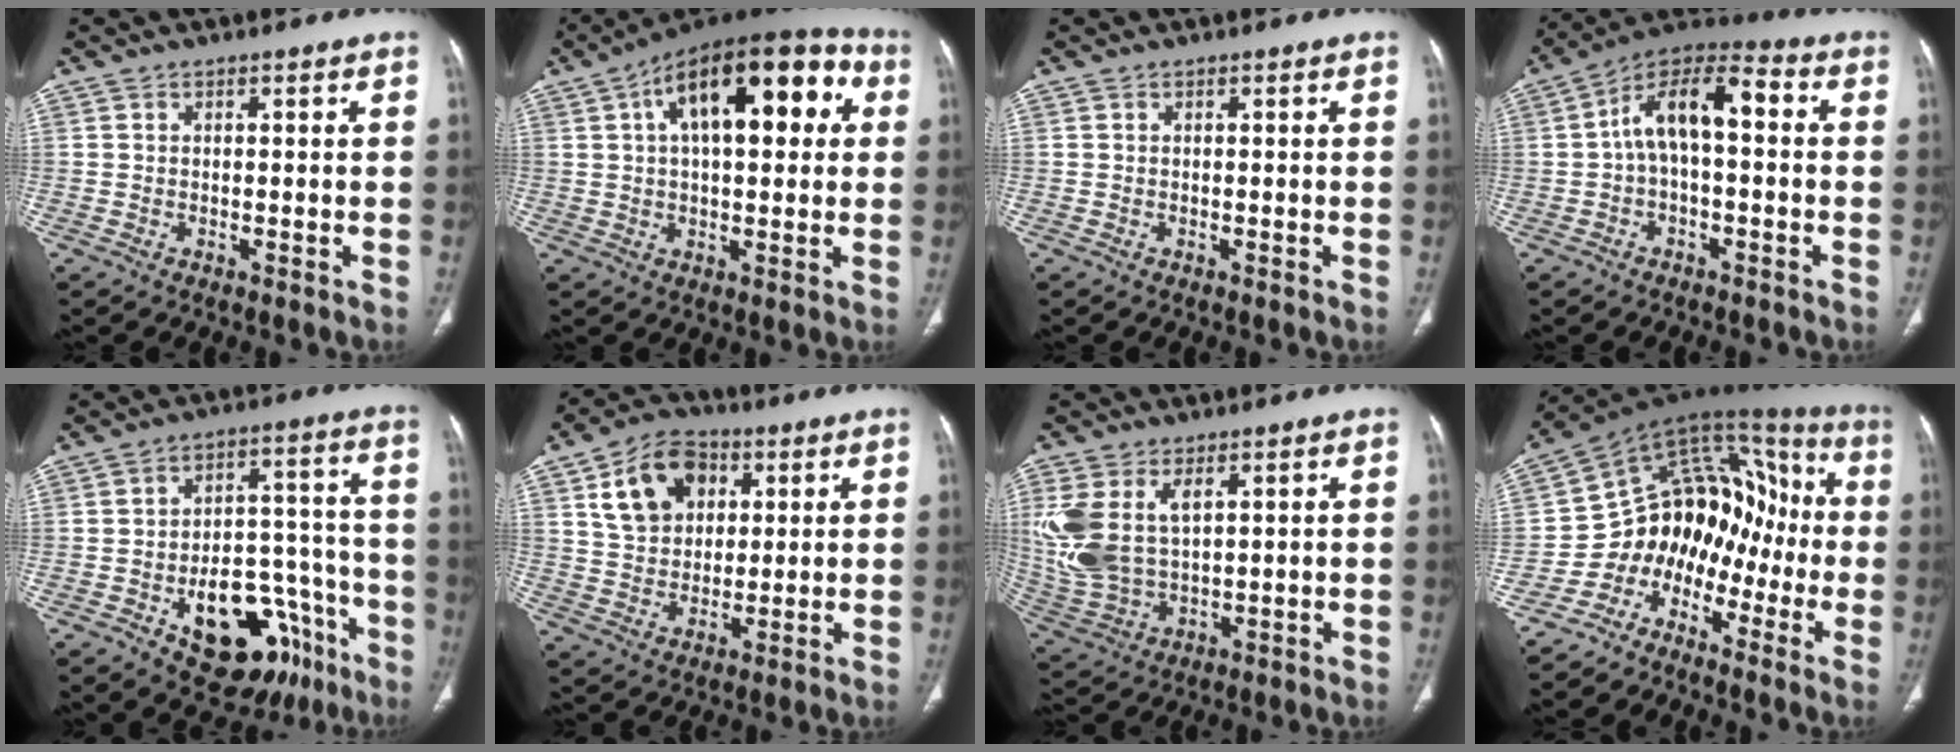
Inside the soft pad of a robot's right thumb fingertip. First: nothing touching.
{"total": 21.7, "force": [6.3, 10.0, 18.1], "torque": [-0.252, 0.035, 0.089]}
{"total": 0.0}
{"total": 11.6, "force": [0.5, 5.7, 10.1], "torque": [-0.163, 0.046, -0.004]}
{"total": 19.2, "force": [-9.8, 11.2, 12.2], "torque": [-0.116, 0.076, -0.128]}
{"total": 12.8, "force": [4.7, 9.3, 7.4], "torque": [-0.098, -0.002, 0.083]}
{"total": 13.6, "force": [4.0, 8.1, 10.2], "torque": [-0.231, -0.006, 0.096]}
{"total": 14.2, "force": [-5.8, 10.7, 7.3], "torque": [-0.047, 0.126, -0.110]}